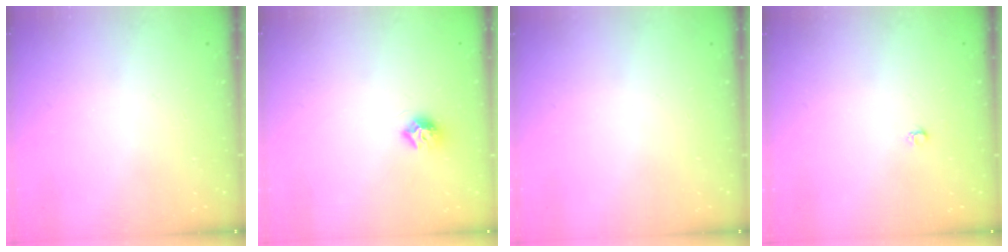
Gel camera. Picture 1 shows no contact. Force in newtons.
{"total": 7.6, "press": 7.6, "slide": 0.2}
{"total": 0.0}
{"total": 2.6, "press": 2.6, "slide": 0.4}